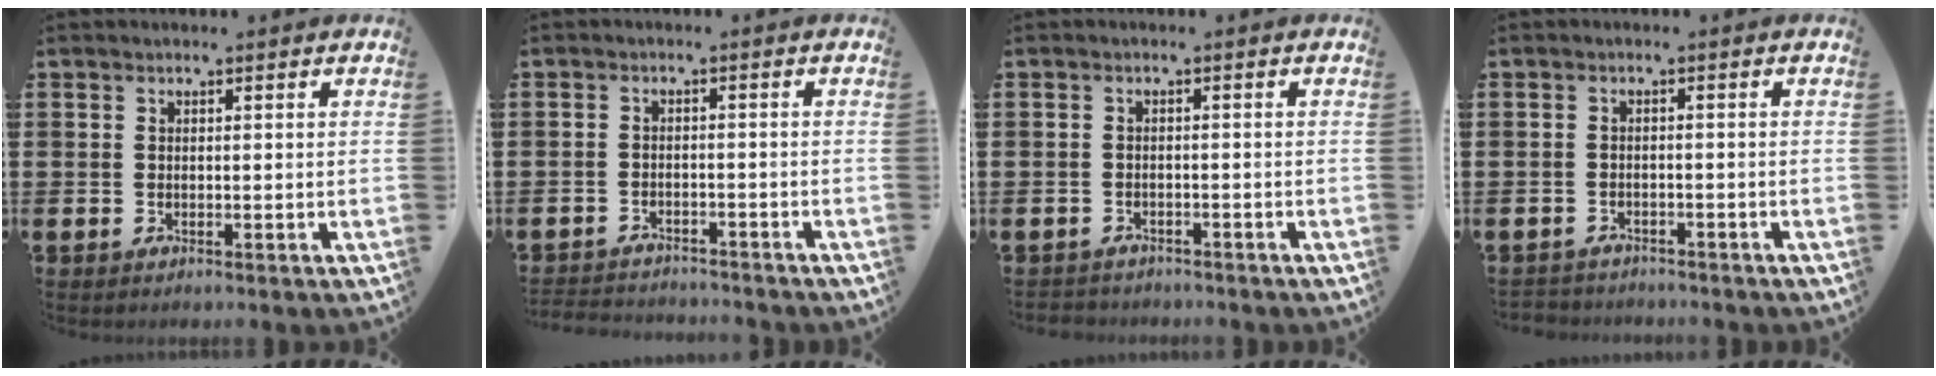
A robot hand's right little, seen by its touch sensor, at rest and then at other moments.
{"total": 2.3, "force": [-2.3, 0.1, -0.3], "torque": [-0.002, 0.002, -0.051]}
{"total": 1.1, "force": [-1.0, 0.3, -0.1], "torque": [-0.001, 0.003, -0.024]}
{"total": 1.4, "force": [-1.4, 0.2, -0.2], "torque": [0.000, 0.001, -0.033]}